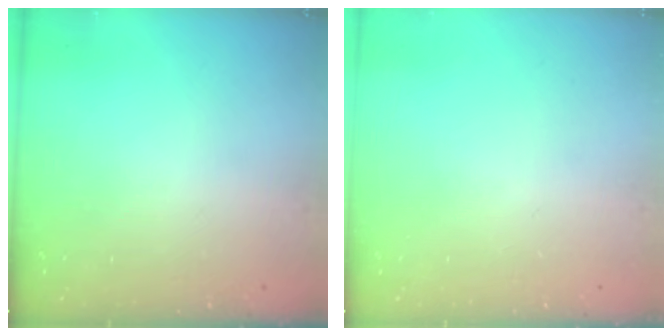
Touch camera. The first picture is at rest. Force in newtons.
{"total": 0.0}